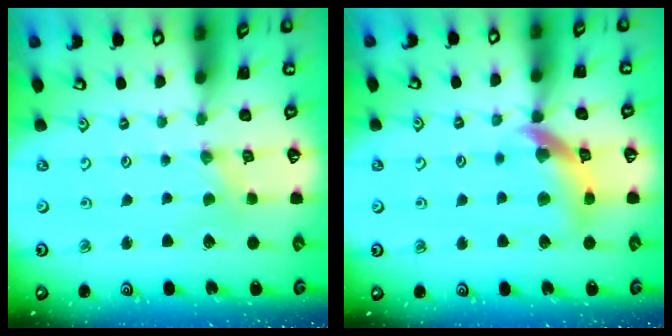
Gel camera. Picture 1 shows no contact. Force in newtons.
{"total": 13.4, "press": 13.3, "slide": 1.7}